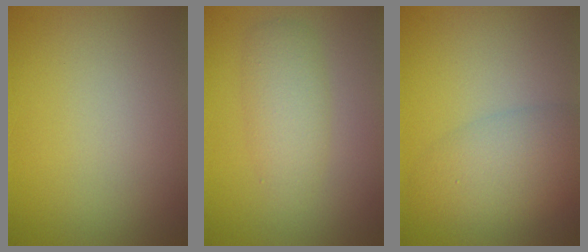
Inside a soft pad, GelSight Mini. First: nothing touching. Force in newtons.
{"total": 2.9, "press": 2.9, "slide": 0.1}
{"total": 4.8, "press": 4.8, "slide": 0.1}